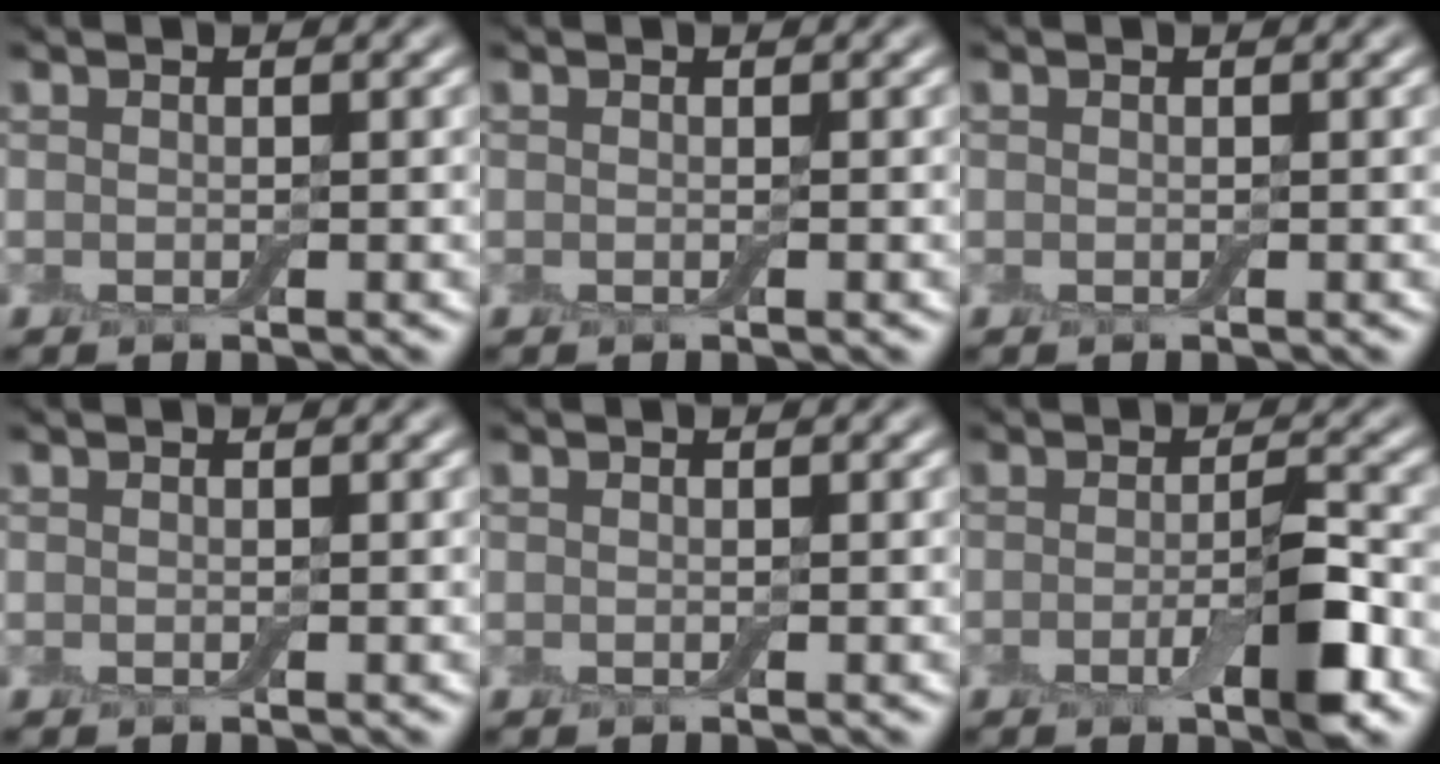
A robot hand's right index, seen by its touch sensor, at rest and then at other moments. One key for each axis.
{"total": 0.0}
{"total": 0.0}
{"total": 0.0}
{"total": 0.0}
{"total": 4.1, "fx": -1.3, "fy": 0.9, "fz": 3.8, "tx": -0.063, "ty": -0.002, "tz": -0.025}